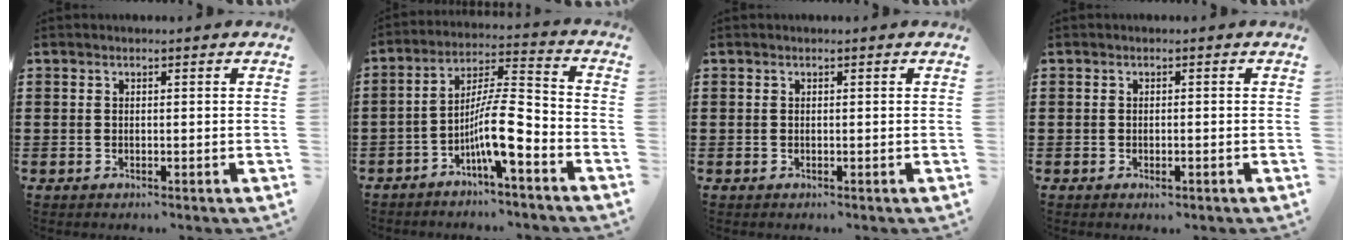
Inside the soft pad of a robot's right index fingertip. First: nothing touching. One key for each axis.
{"total": 9.6, "fx": -4.7, "fy": 1.8, "fz": 8.2, "tx": -0.158, "ty": 0.002, "tz": -0.088}
{"total": 0.0}
{"total": 0.9, "fx": -0.6, "fy": 0.4, "fz": 0.5, "tx": -0.012, "ty": -0.004, "tz": -0.010}